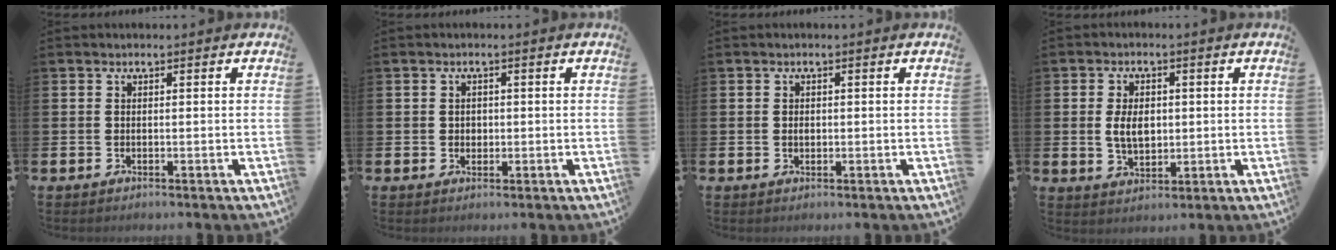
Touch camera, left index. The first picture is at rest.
{"total": 1.3, "force": [0.3, 1.2, 0.4], "torque": [0.012, 0.001, 0.000]}
{"total": 0.9, "force": [0.1, 0.7, 0.7], "torque": [0.000, 0.001, -0.004]}
{"total": 4.5, "force": [0.5, 2.9, 3.5], "torque": [-0.050, 0.004, 0.003]}